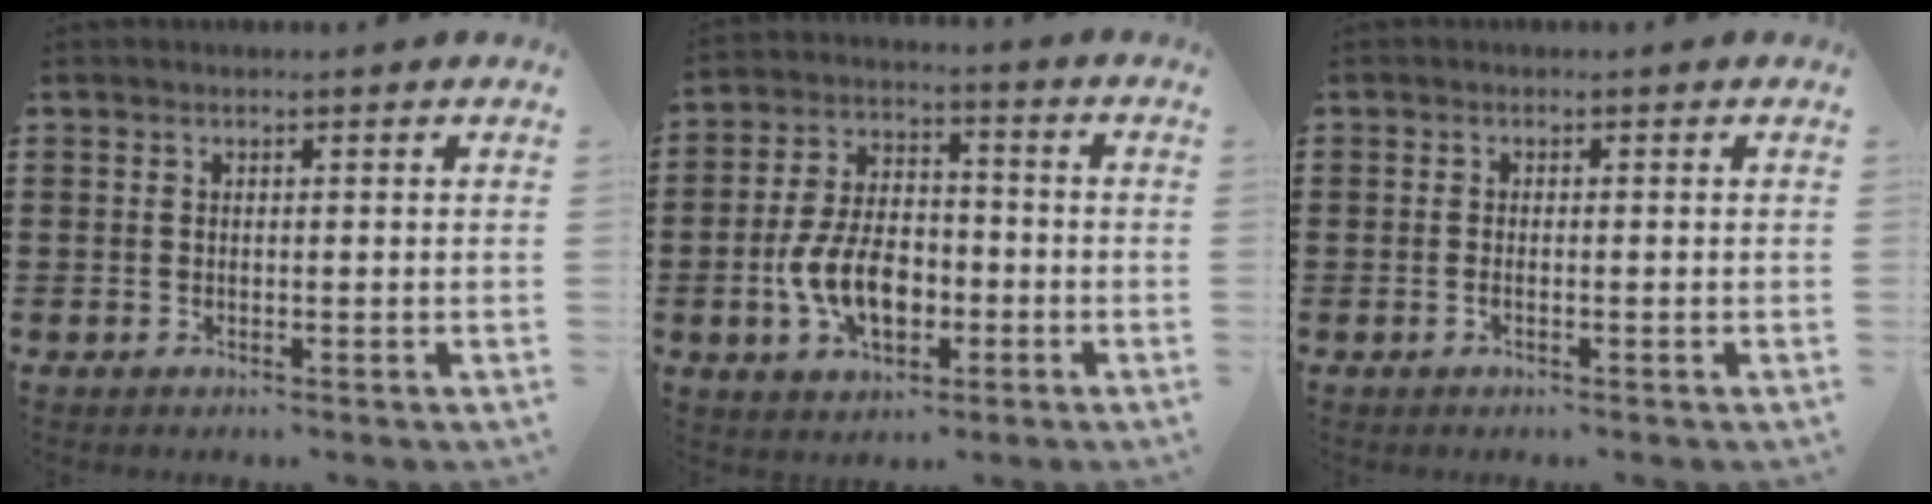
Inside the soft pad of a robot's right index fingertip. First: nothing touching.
{"total": 9.5, "force": [-2.6, 5.6, 7.2], "torque": [-0.157, 0.000, -0.053]}
{"total": 0.7, "force": [-0.4, 0.1, 0.6], "torque": [-0.011, -0.004, -0.007]}